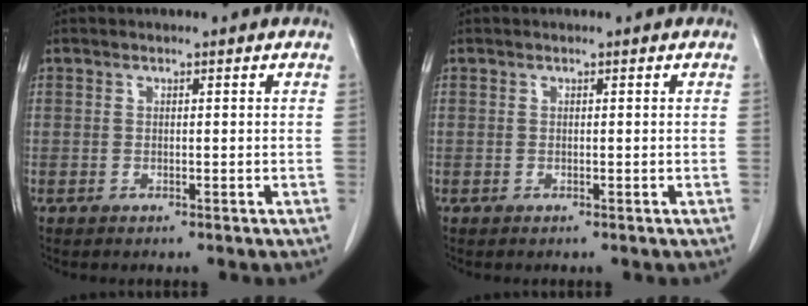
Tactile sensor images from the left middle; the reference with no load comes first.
{"total": 0.0}